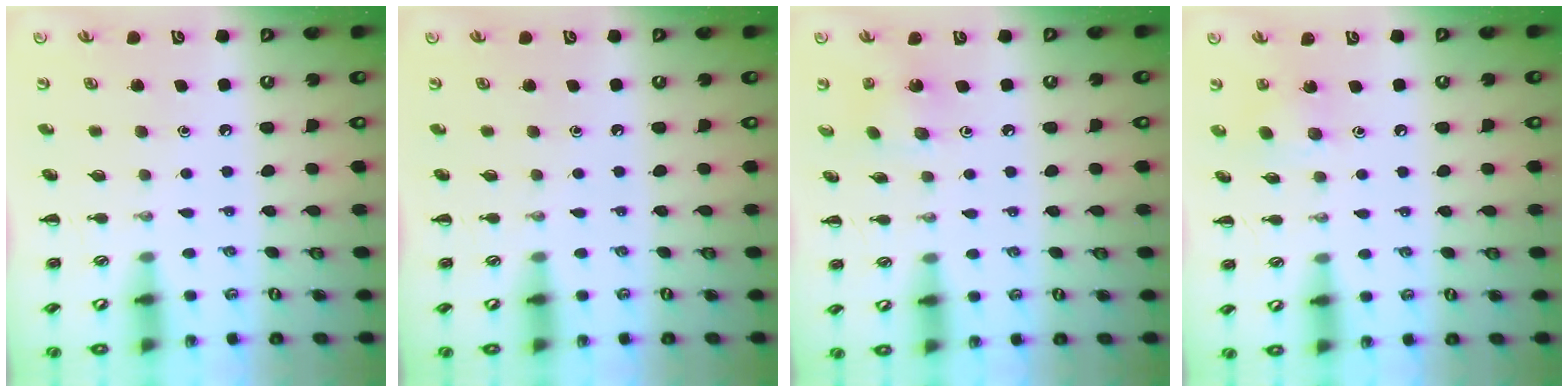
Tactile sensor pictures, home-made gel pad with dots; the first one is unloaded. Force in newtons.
{"total": 0.0}
{"total": 1.7, "press": 1.7, "slide": 0.5}
{"total": 4.3, "press": 4.3, "slide": 0.5}